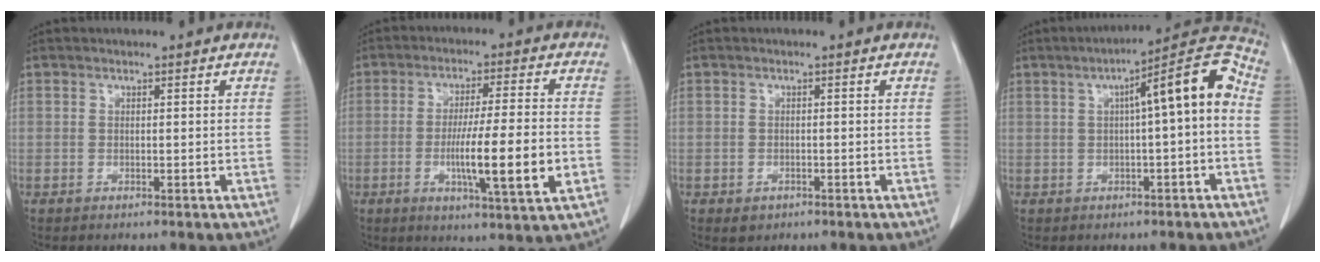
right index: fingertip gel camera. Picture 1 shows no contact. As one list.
[{"total": 12.1, "force": [-2.8, 0.3, 11.8], "torque": [-0.194, -0.011, -0.046]}, {"total": 1.5, "force": [-0.8, 1.1, 0.5], "torque": [-0.010, -0.001, -0.003]}, {"total": 10.2, "force": [0.7, 0.9, 10.1], "torque": [-0.141, 0.035, 0.005]}]